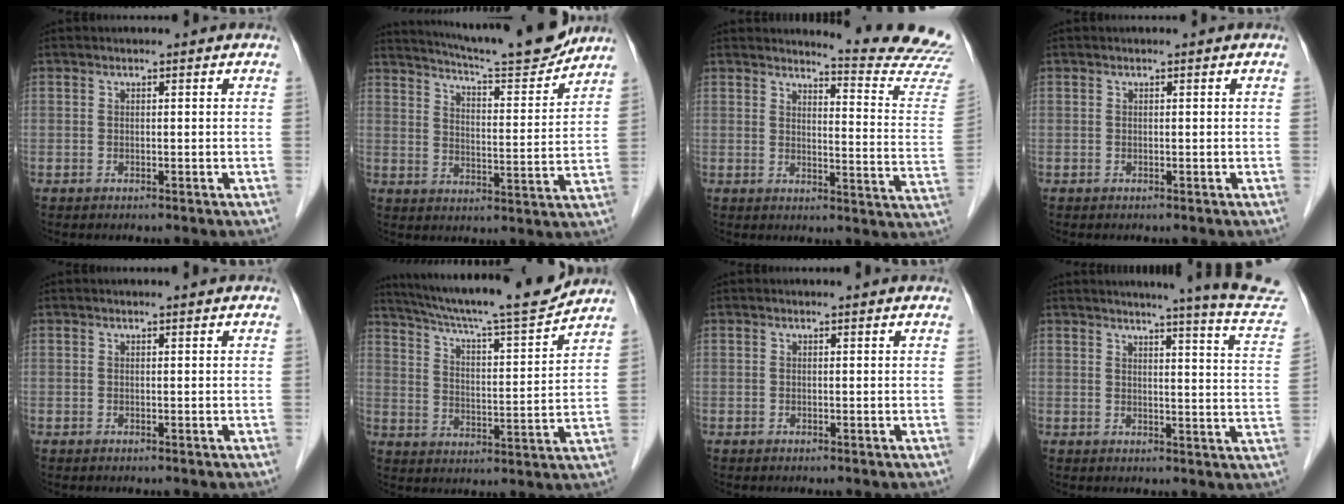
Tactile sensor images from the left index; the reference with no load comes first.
{"total": 15.7, "force": [14.6, 0.1, 5.9], "torque": [-0.099, -0.021, 0.208]}
{"total": 13.9, "force": [13.7, -1.7, 1.1], "torque": [-0.008, -0.140, 0.138]}
{"total": 0.0}
{"total": 0.7, "force": [0.6, -0.1, 0.2], "torque": [-0.009, 0.002, 0.010]}
{"total": 17.8, "force": [16.2, -0.3, 7.4], "torque": [-0.128, -0.015, 0.243]}
{"total": 1.0, "force": [1.0, 0.1, 0.1], "torque": [-0.010, 0.004, 0.008]}
{"total": 16.1, "force": [15.2, -1.8, 5.0], "torque": [-0.066, -0.103, 0.154]}